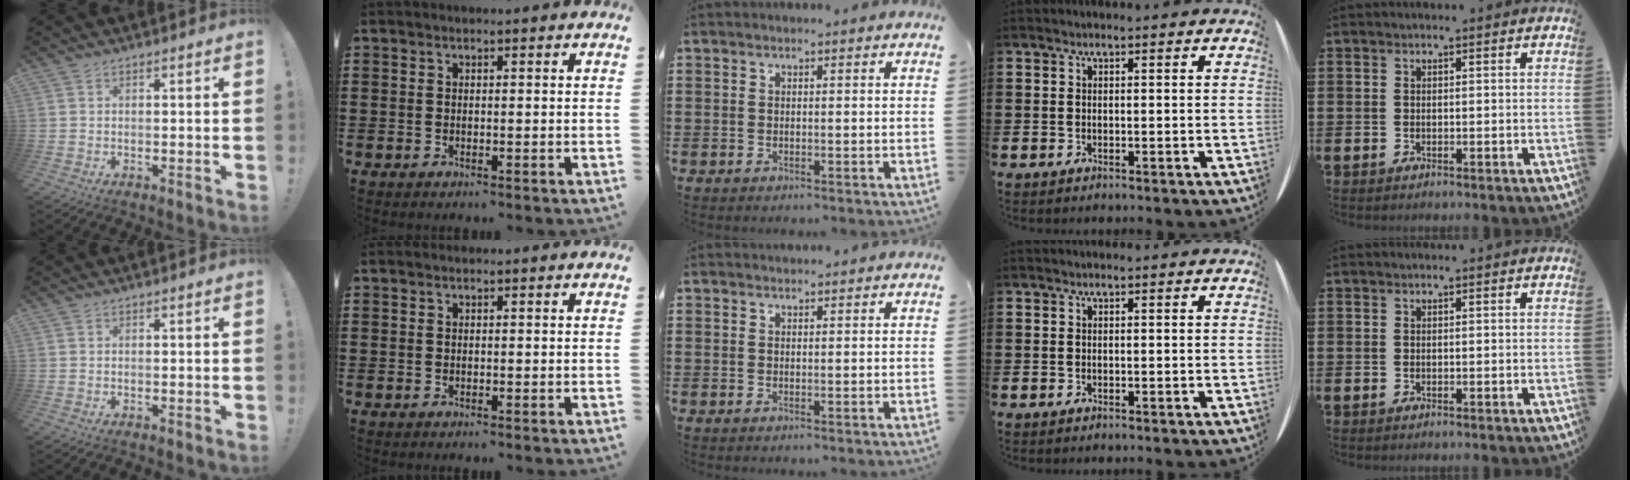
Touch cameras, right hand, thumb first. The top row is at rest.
{"middle": {"total": 0.8, "force": [0.8, 0.1, 0.0], "torque": [-0.001, 0.000, 0.016]}}